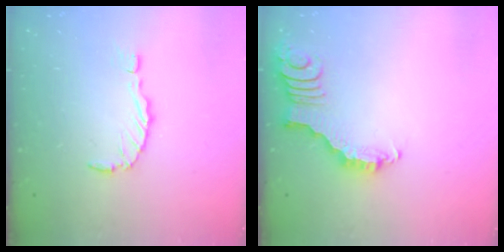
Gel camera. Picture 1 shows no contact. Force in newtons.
{"total": 2.8, "press": 2.7, "slide": 0.4}